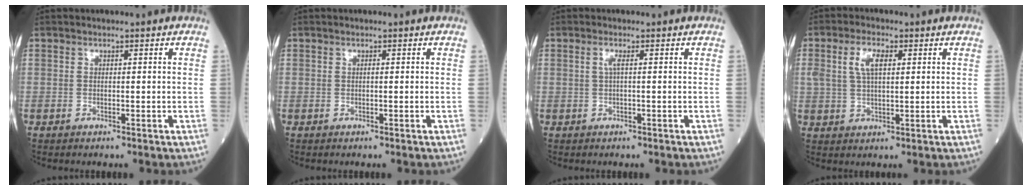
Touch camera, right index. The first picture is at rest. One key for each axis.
{"total": 0.0}
{"total": 1.1, "fx": 0.2, "fy": -0.1, "fz": 1.1, "tx": -0.028, "ty": 0.001, "tz": 0.001}
{"total": 5.0, "fx": 1.6, "fy": 2.0, "fz": 4.3, "tx": -0.091, "ty": 0.011, "tz": 0.035}